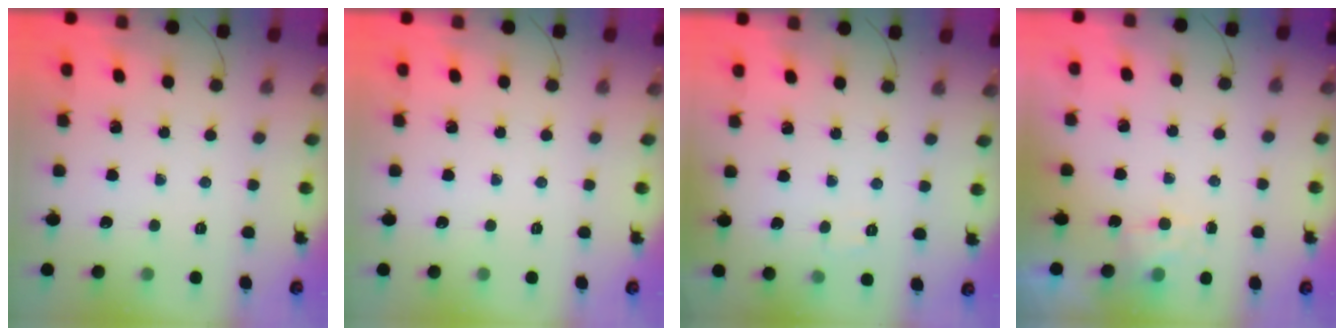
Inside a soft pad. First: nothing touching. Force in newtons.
{"total": 0.0}
{"total": 2.4, "press": 2.1, "slide": 1.1}
{"total": 4.0, "press": 3.8, "slide": 1.2}